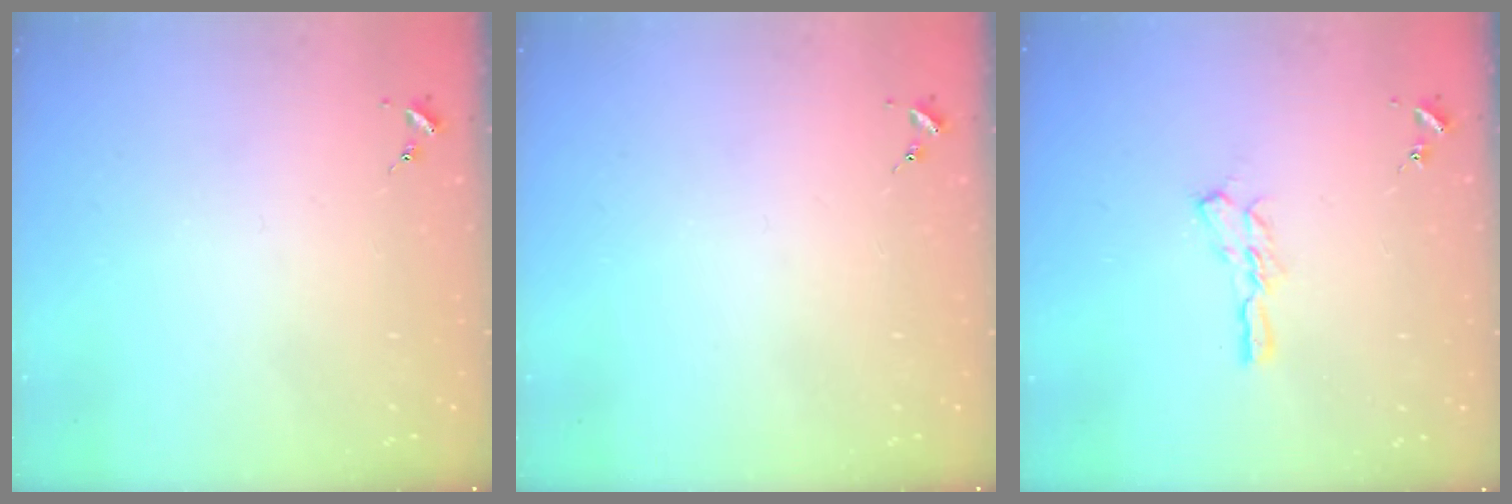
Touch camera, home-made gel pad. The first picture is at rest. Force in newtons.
{"total": 0.0}
{"total": 7.5, "press": 7.5, "slide": 0.3}